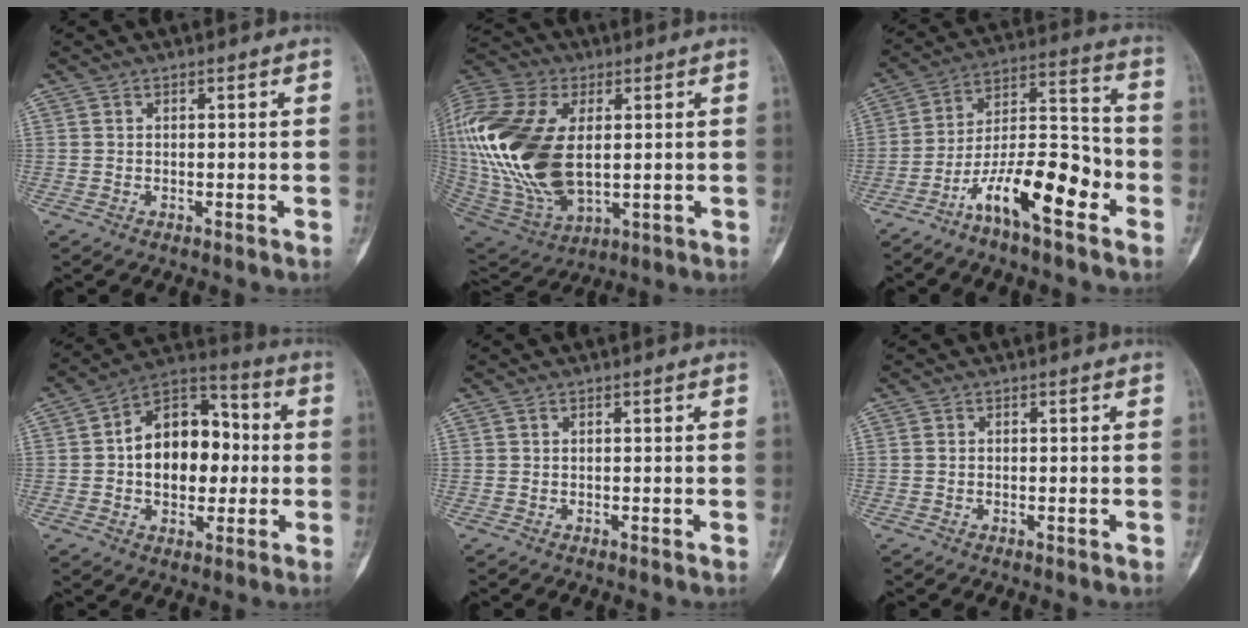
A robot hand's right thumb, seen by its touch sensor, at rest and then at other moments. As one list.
[{"total": 27.2, "force": [2.3, 15.7, 22.1], "torque": [-0.490, -0.016, 0.051]}, {"total": 15.3, "force": [-7.8, 4.9, 12.2], "torque": [-0.200, 0.075, -0.140]}, {"total": 16.2, "force": [0.2, 11.0, 11.9], "torque": [-0.133, 0.036, -0.006]}, {"total": 0.0}, {"total": 0.6, "force": [-0.2, 0.5, 0.3], "torque": [-0.003, 0.003, -0.004]}]